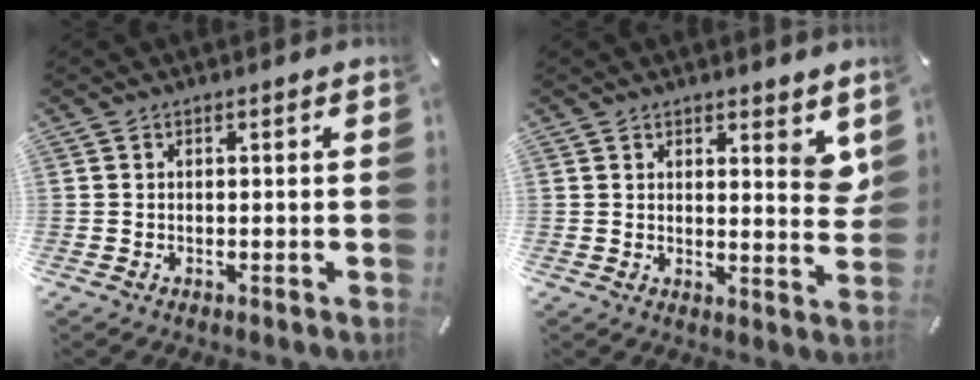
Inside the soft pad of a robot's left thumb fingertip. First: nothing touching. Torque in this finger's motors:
{"motor_torque": [1.47, 0.36, 0.26, -0.10, -0.03]}